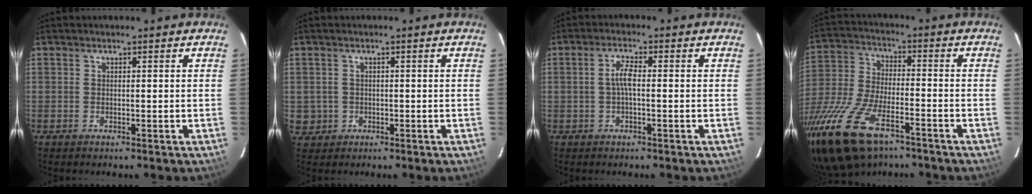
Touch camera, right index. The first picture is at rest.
{"total": 3.5, "force": [-0.4, 3.5, 0.5], "torque": [-0.009, 0.010, 0.005]}
{"total": 3.1, "force": [-0.3, 0.7, 3.0], "torque": [-0.061, 0.008, -0.005]}
{"total": 21.7, "force": [-14.0, 9.3, 13.7], "torque": [-0.310, -0.047, -0.259]}